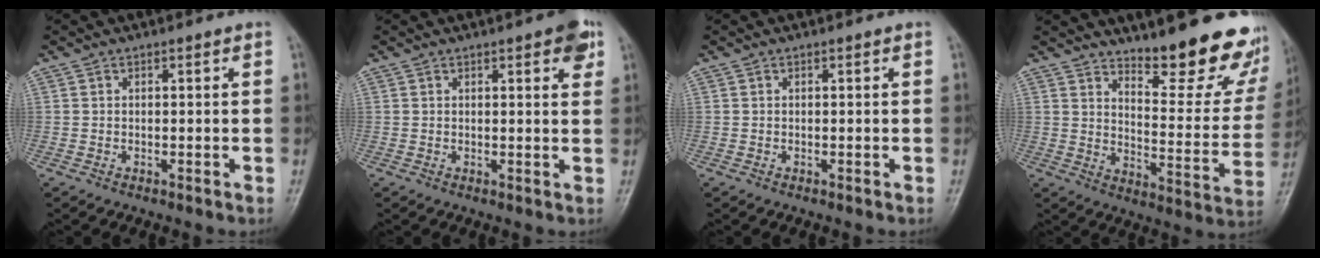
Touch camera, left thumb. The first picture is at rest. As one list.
[{"total": 4.7, "force": [2.4, 1.4, 3.7], "torque": [-0.036, -0.006, 0.024]}, {"total": 0.0}, {"total": 19.8, "force": [15.6, 5.7, 10.8], "torque": [-0.101, -0.125, 0.208]}]